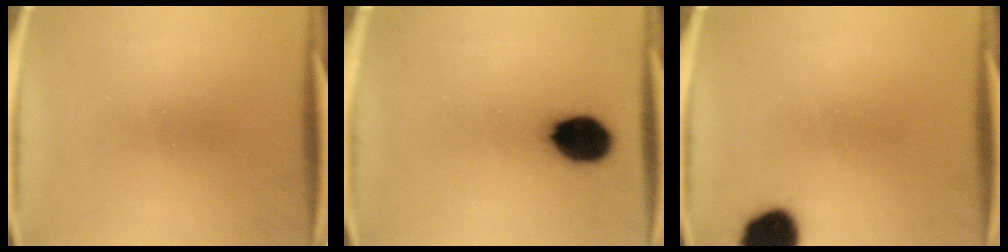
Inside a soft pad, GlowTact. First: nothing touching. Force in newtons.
{"total": 12.0}
{"total": 11.7}